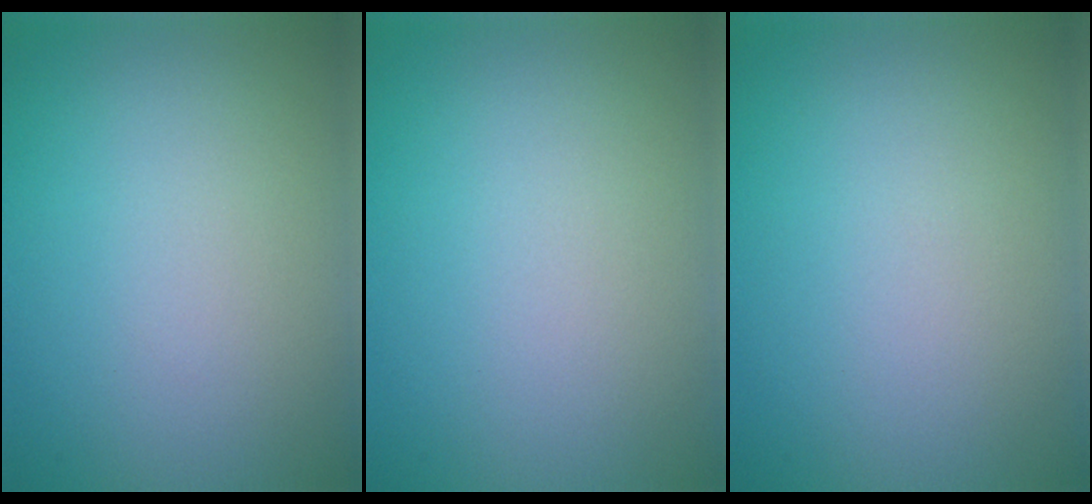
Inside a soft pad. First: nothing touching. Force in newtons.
{"total": 0.0}
{"total": 0.0}